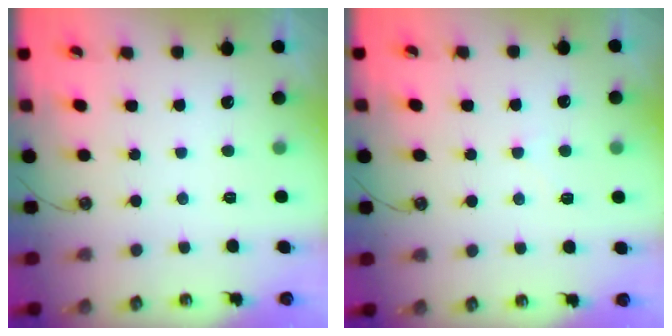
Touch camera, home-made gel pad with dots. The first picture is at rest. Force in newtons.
{"total": 2.0, "press": 2.0, "slide": 0.3}